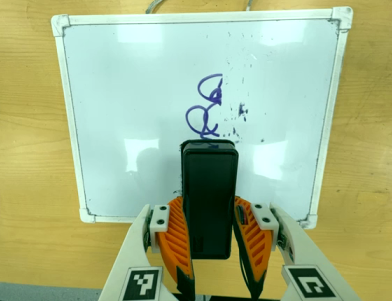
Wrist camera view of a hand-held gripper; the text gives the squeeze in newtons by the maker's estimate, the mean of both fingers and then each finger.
{"total": 9.7, "left": 7.6, "right": 11.8}